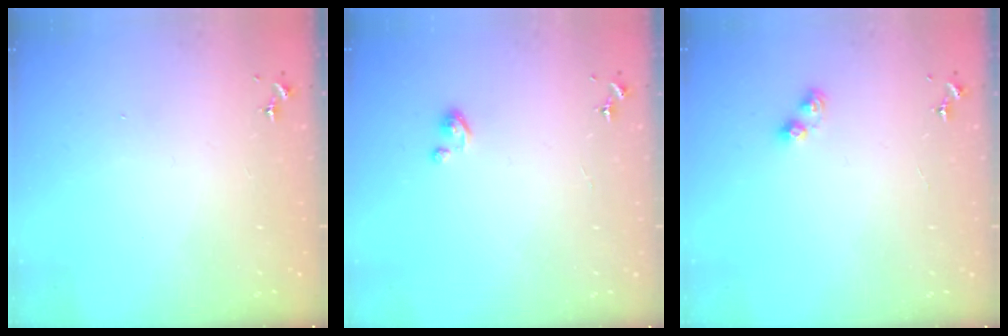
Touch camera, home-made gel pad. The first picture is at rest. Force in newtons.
{"total": 3.3, "press": 3.3, "slide": 0.3}
{"total": 5.2, "press": 5.1, "slide": 0.6}